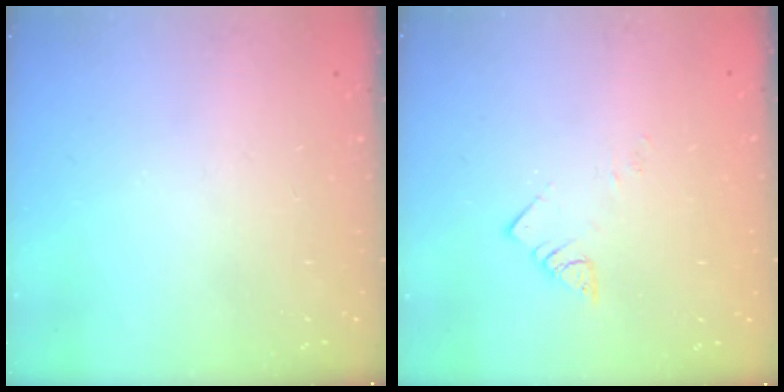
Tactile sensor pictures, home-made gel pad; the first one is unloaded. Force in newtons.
{"total": 2.9, "press": 2.9, "slide": 0.2}